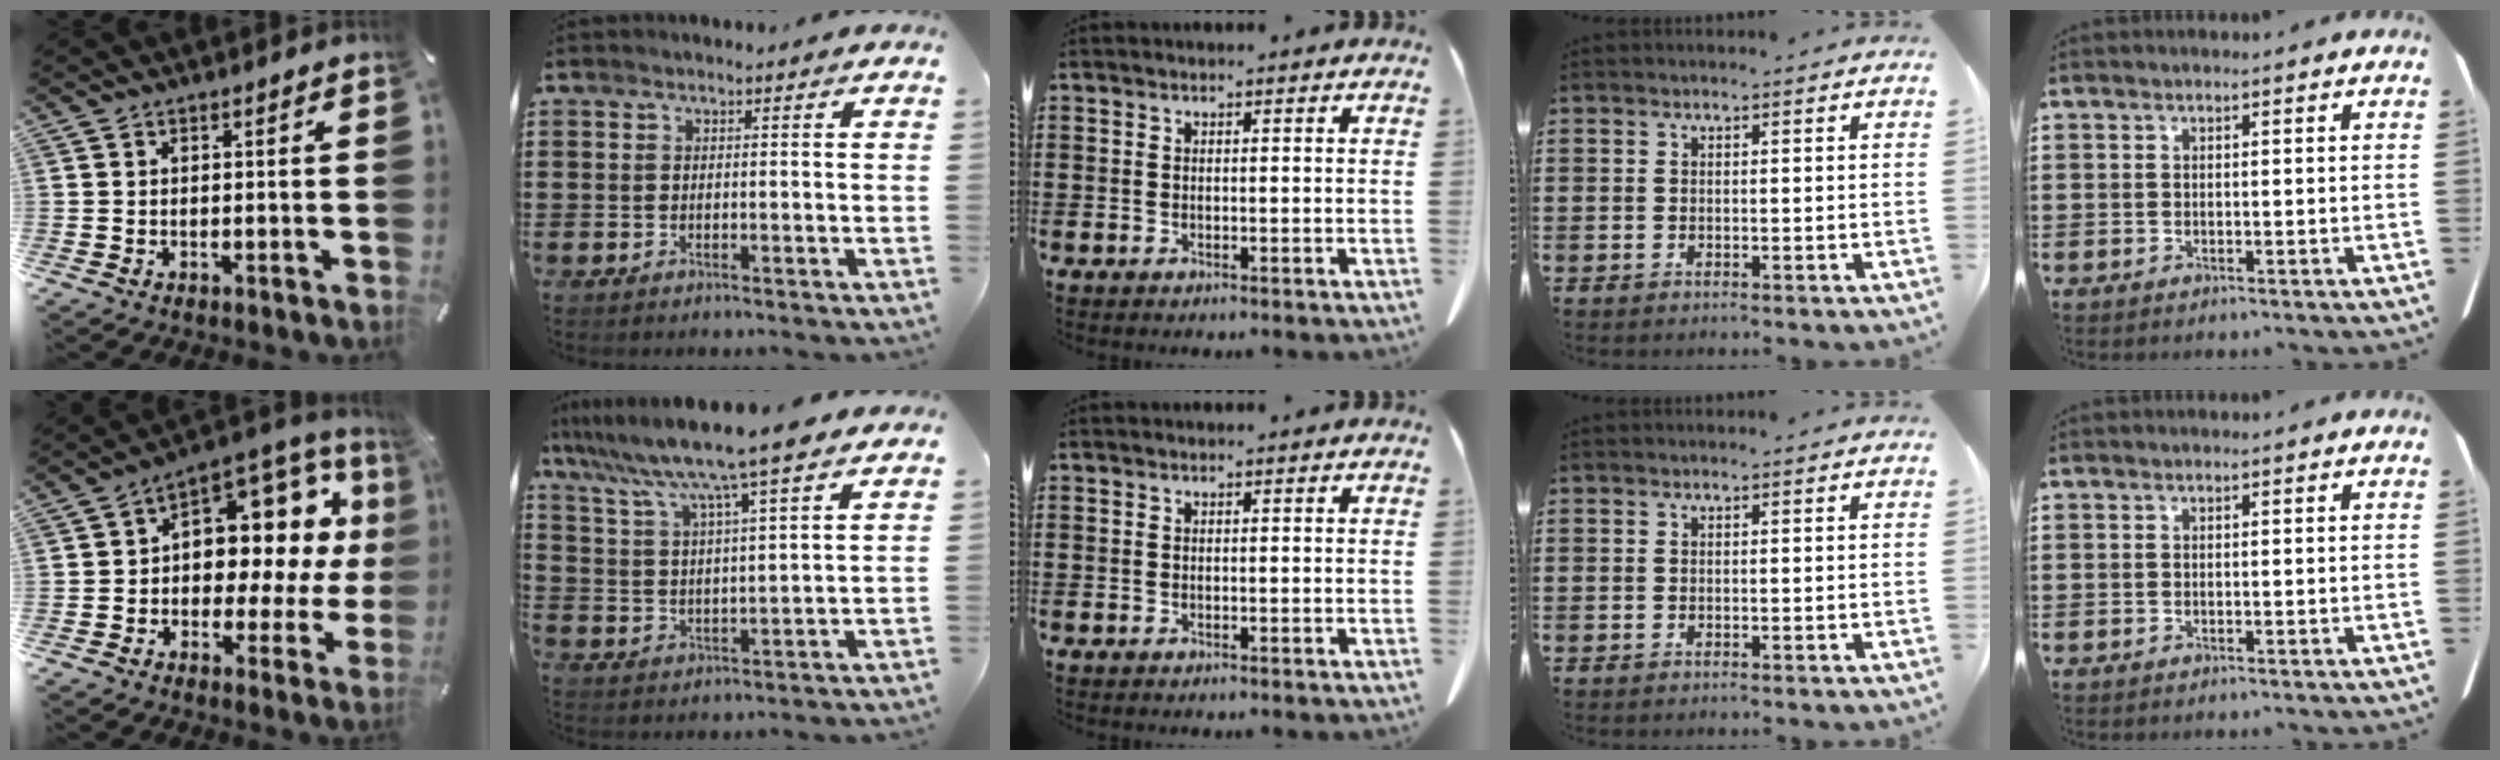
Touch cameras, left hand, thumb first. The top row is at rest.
{"thumb": {"total": 10.9, "force": [2.6, 8.3, 6.6], "torque": [-0.082, -0.045, 0.047]}, "index": {"total": 8.8, "force": [7.4, -1.0, 4.6], "torque": [-0.117, -0.047, 0.119]}}